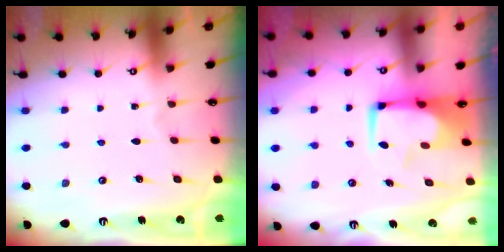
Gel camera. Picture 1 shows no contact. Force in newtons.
{"total": 0.7, "press": 0.5, "slide": 0.4}